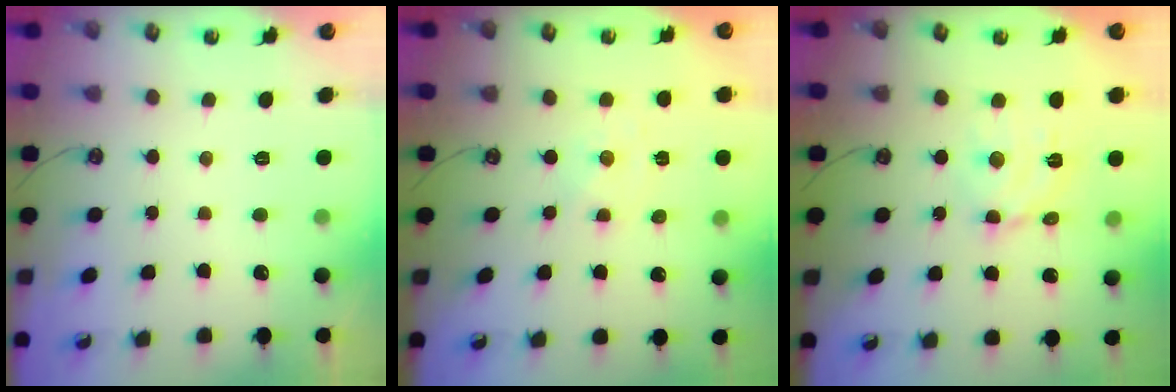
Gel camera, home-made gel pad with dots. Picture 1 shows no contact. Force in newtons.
{"total": 0.0}
{"total": 8.7, "press": 8.7, "slide": 0.5}